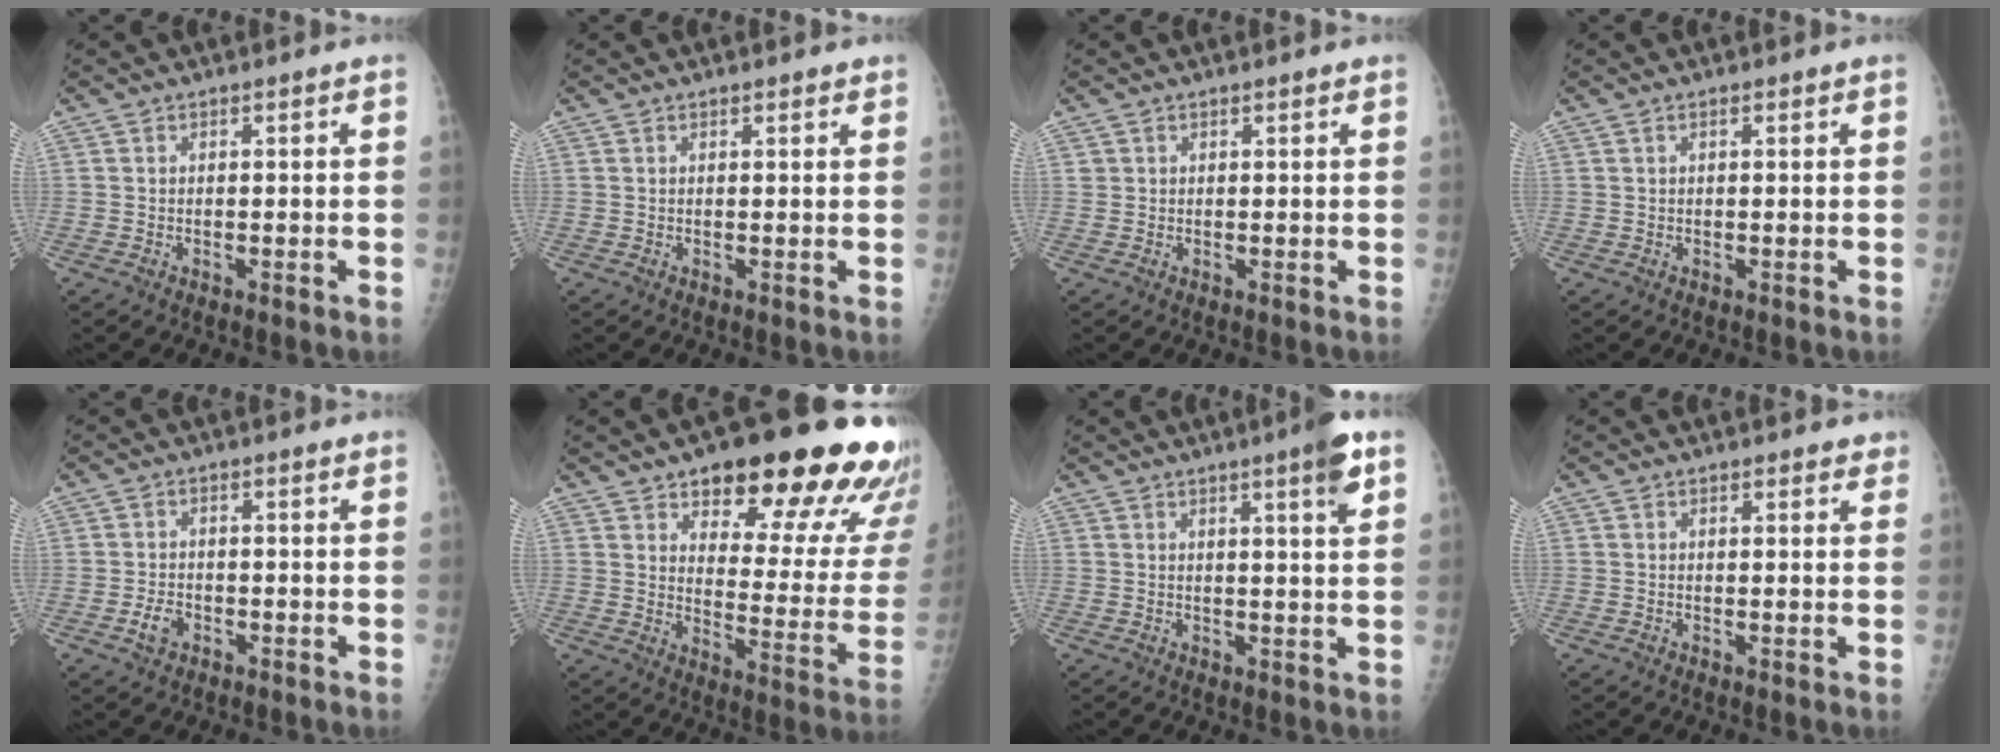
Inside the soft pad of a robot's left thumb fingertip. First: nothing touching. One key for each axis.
{"total": 1.0, "fx": 0.9, "fy": 0.3, "fz": 0.4, "tx": -0.003, "ty": -0.002, "tz": 0.011}
{"total": 0.9, "fx": 0.6, "fy": 0.7, "fz": 0.0, "tx": 0.012, "ty": -0.002, "tz": 0.006}
{"total": 0.5, "fx": 0.3, "fy": 0.2, "fz": 0.3, "tx": -0.008, "ty": 0.002, "tz": 0.005}
{"total": 2.8, "fx": -1.3, "fy": 1.9, "fz": 1.6, "tx": -0.027, "ty": 0.005, "tz": -0.022}
{"total": 25.0, "fx": 16.6, "fy": 8.5, "fz": 16.5, "tx": -0.165, "ty": -0.080, "tz": 0.215}
{"total": 5.2, "fx": 2.8, "fy": 0.2, "fz": 4.3, "tx": -0.057, "ty": -0.014, "tz": 0.037}
{"total": 1.8, "fx": 1.5, "fy": 0.8, "fz": 0.6, "tx": 0.011, "ty": -0.003, "tz": 0.013}